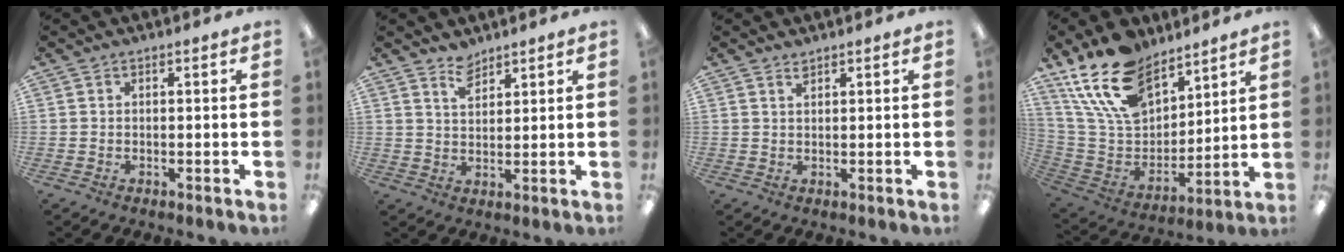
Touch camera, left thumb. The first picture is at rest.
{"total": 4.4, "force": [3.7, 2.0, 1.3], "torque": [-0.026, -0.014, 0.069]}
{"total": 1.4, "force": [1.2, 0.4, 0.5], "torque": [-0.004, -0.005, 0.022]}
{"total": 20.4, "force": [14.0, 11.0, 10.0], "torque": [-0.214, -0.069, 0.261]}